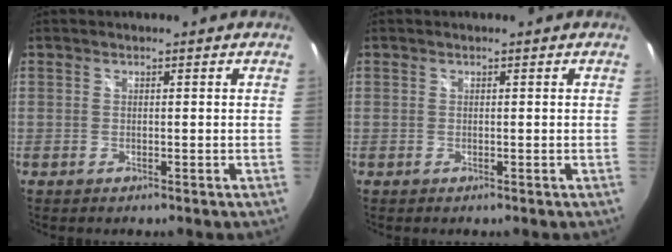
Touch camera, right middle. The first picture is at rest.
{"total": 0.0}